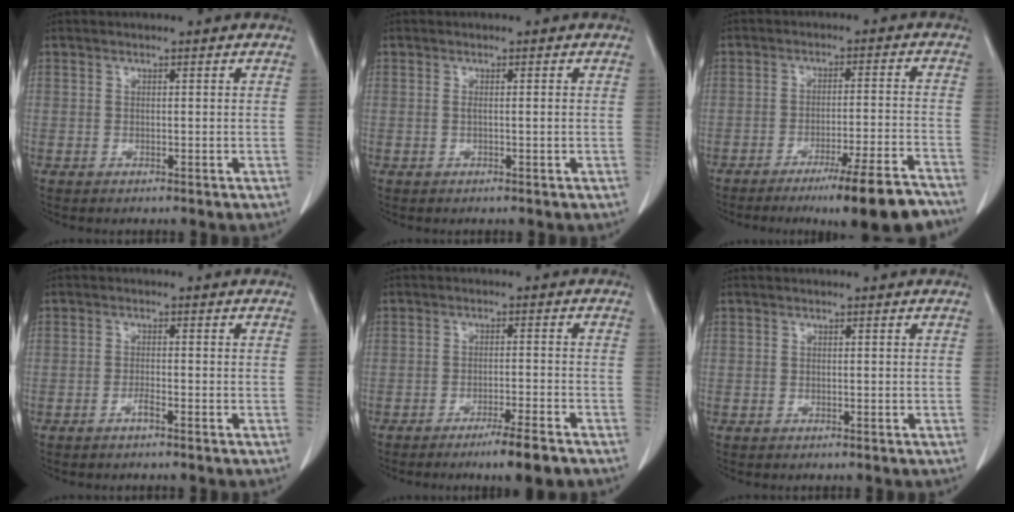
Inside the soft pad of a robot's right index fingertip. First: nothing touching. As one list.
[{"total": 1.0, "force": [0.1, 0.0, 1.0], "torque": [-0.014, 0.001, 0.007]}, {"total": 12.9, "force": [-10.4, -0.3, 7.7], "torque": [-0.080, -0.003, -0.152]}, {"total": 1.4, "force": [-1.0, -0.1, 0.9], "torque": [-0.018, 0.000, -0.020]}, {"total": 5.6, "force": [-4.1, -0.3, 3.8], "torque": [-0.057, -0.011, -0.067]}, {"total": 0.0}]